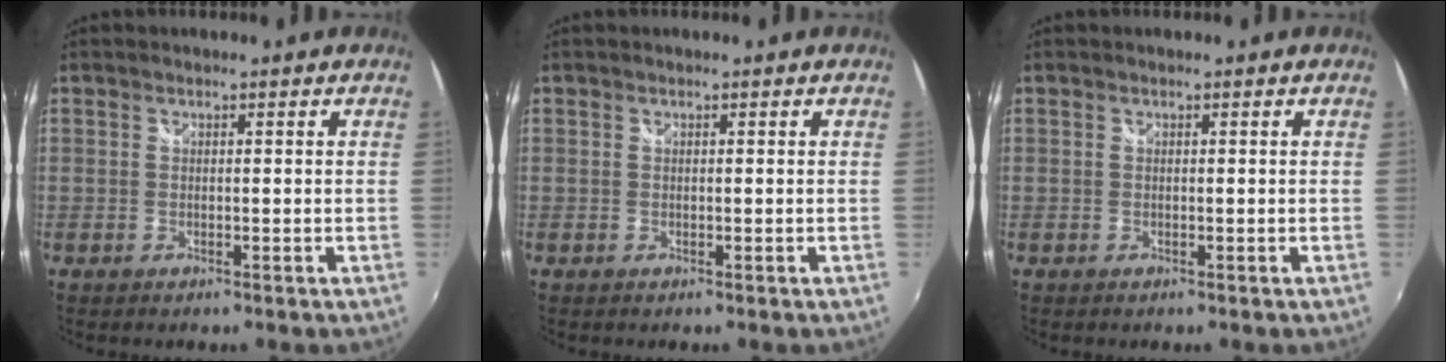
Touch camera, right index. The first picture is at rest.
{"total": 0.0}
{"total": 0.0}